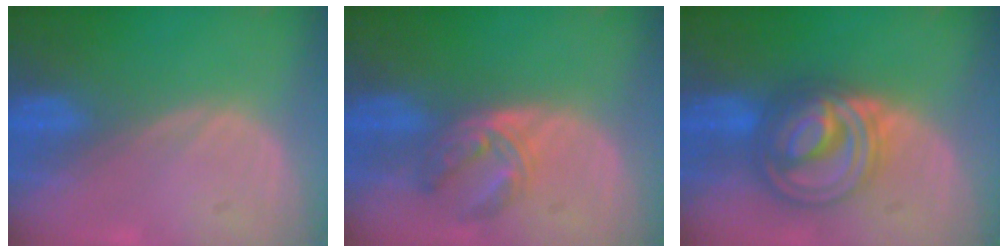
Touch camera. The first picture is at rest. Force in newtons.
{"total": 5.5, "press": 4.9, "slide": 2.6}
{"total": 8.7, "press": 8.7, "slide": 0.6}